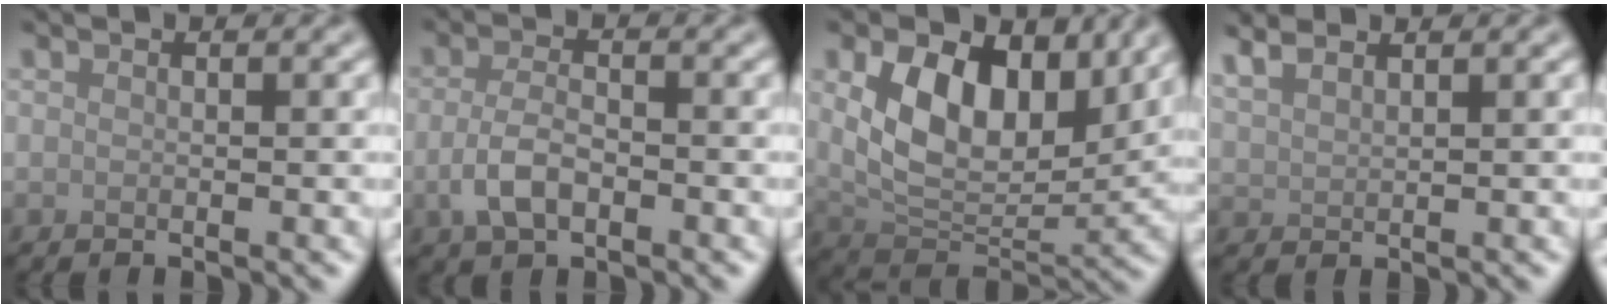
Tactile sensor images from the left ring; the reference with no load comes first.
{"total": 3.4, "force": [-1.2, 1.8, 2.6], "torque": [-0.056, -0.002, -0.028]}
{"total": 10.1, "force": [3.2, 6.1, 7.4], "torque": [-0.131, -0.012, 0.054]}
{"total": 2.1, "force": [1.9, 0.4, 0.8], "torque": [-0.019, 0.010, 0.042]}